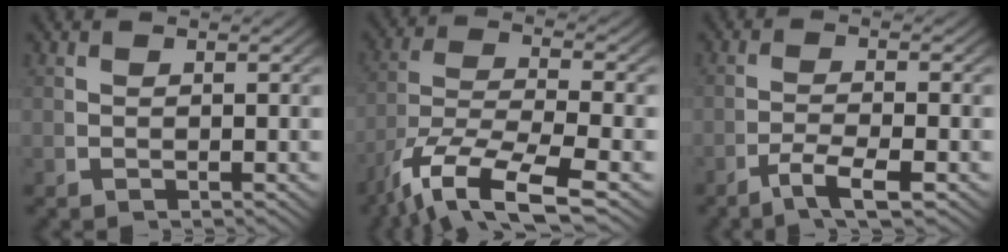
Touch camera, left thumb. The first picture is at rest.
{"total": 9.6, "force": [-3.0, 4.9, 7.7], "torque": [-0.179, -0.044, -0.025]}
{"total": 3.3, "force": [-1.7, 0.9, 2.7], "torque": [-0.058, -0.006, -0.029]}